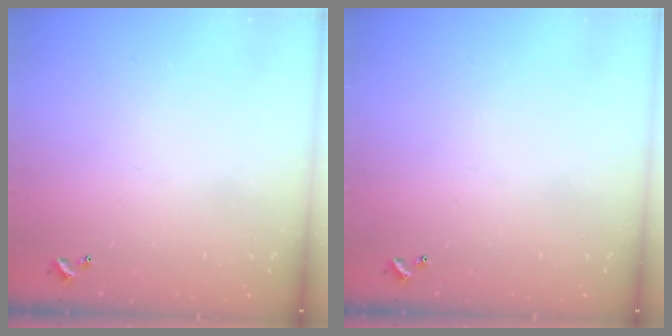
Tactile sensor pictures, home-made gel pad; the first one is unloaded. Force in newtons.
{"total": 0.0}